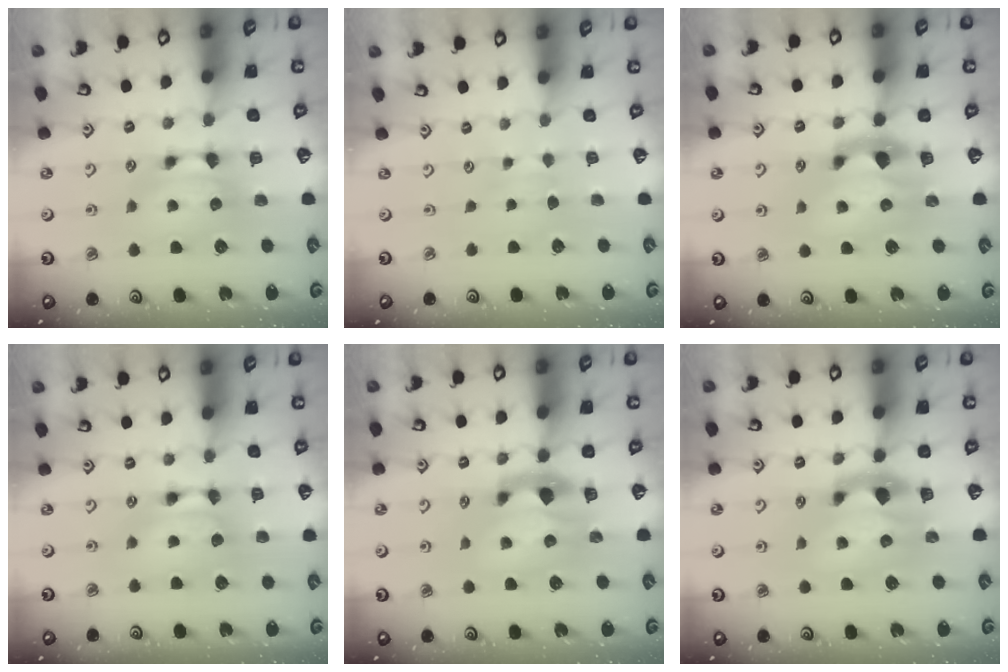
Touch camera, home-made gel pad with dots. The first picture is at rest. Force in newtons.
{"total": 2.6, "press": 2.6, "slide": 0.4}
{"total": 2.9, "press": 2.6, "slide": 1.3}
{"total": 1.7, "press": 1.7, "slide": 0.2}
{"total": 2.8, "press": 2.5, "slide": 1.3}
{"total": 2.9, "press": 2.6, "slide": 1.3}